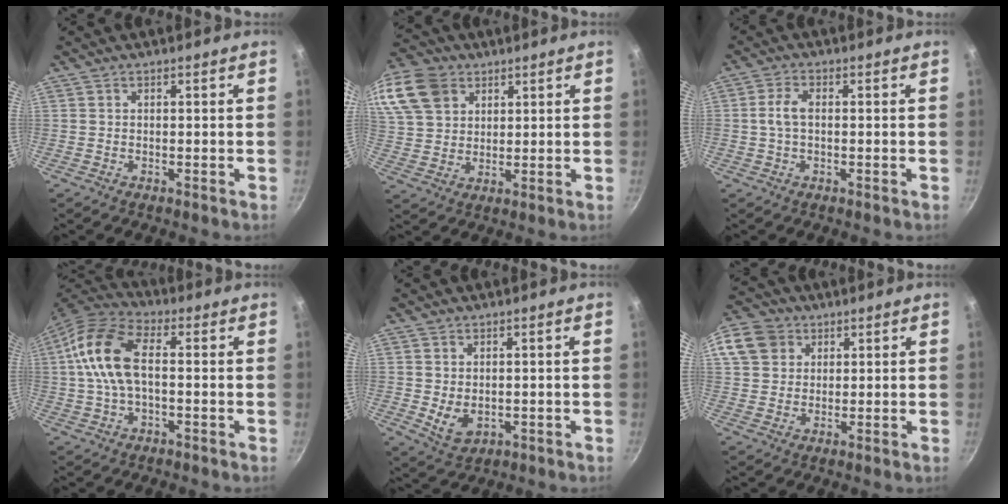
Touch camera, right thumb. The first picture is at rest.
{"total": 18.4, "force": [8.8, 13.6, 8.8], "torque": [-0.200, 0.017, 0.171]}
{"total": 3.9, "force": [0.1, 2.0, 3.4], "torque": [-0.075, 0.012, -0.003]}
{"total": 13.3, "force": [0.8, 7.2, 11.2], "torque": [-0.216, 0.032, -0.001]}
{"total": 4.7, "force": [0.0, 3.4, 3.3], "torque": [-0.054, -0.016, 0.012]}
{"total": 12.6, "force": [4.9, 10.3, 5.4], "torque": [-0.110, 0.019, 0.086]}